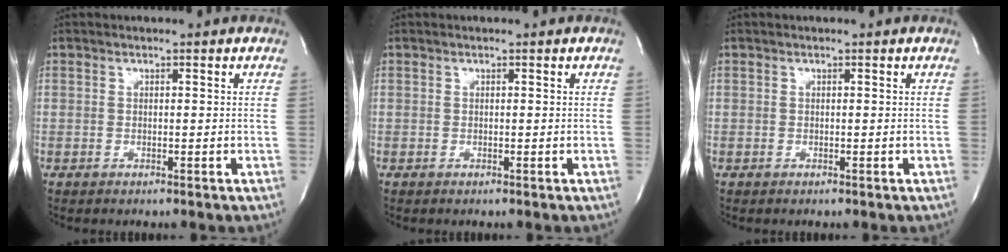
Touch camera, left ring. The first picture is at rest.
{"total": 0.0}
{"total": 0.0}